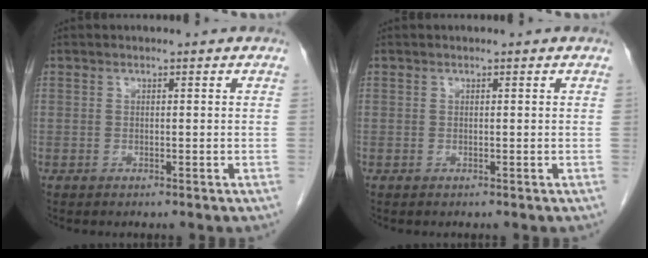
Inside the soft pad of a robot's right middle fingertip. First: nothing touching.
{"total": 0.0}